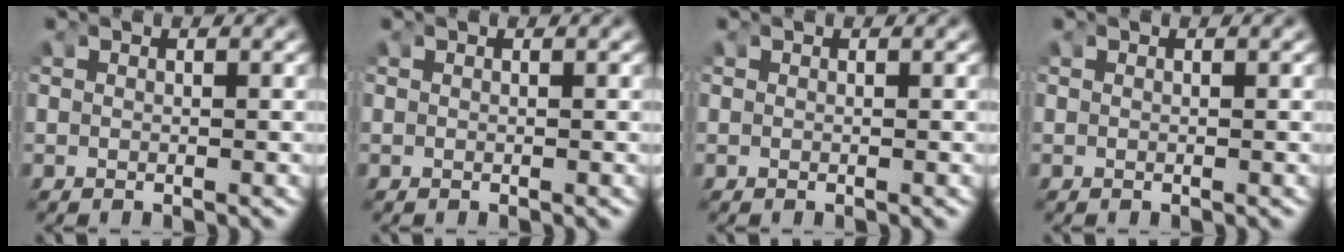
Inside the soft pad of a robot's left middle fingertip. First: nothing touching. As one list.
[{"total": 0.0}, {"total": 0.0}, {"total": 0.0}]